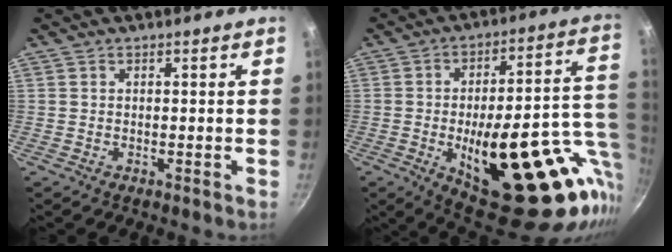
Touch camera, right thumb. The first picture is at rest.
{"total": 30.6, "force": [-6.9, 12.4, 27.1], "torque": [-0.335, 0.008, -0.075]}